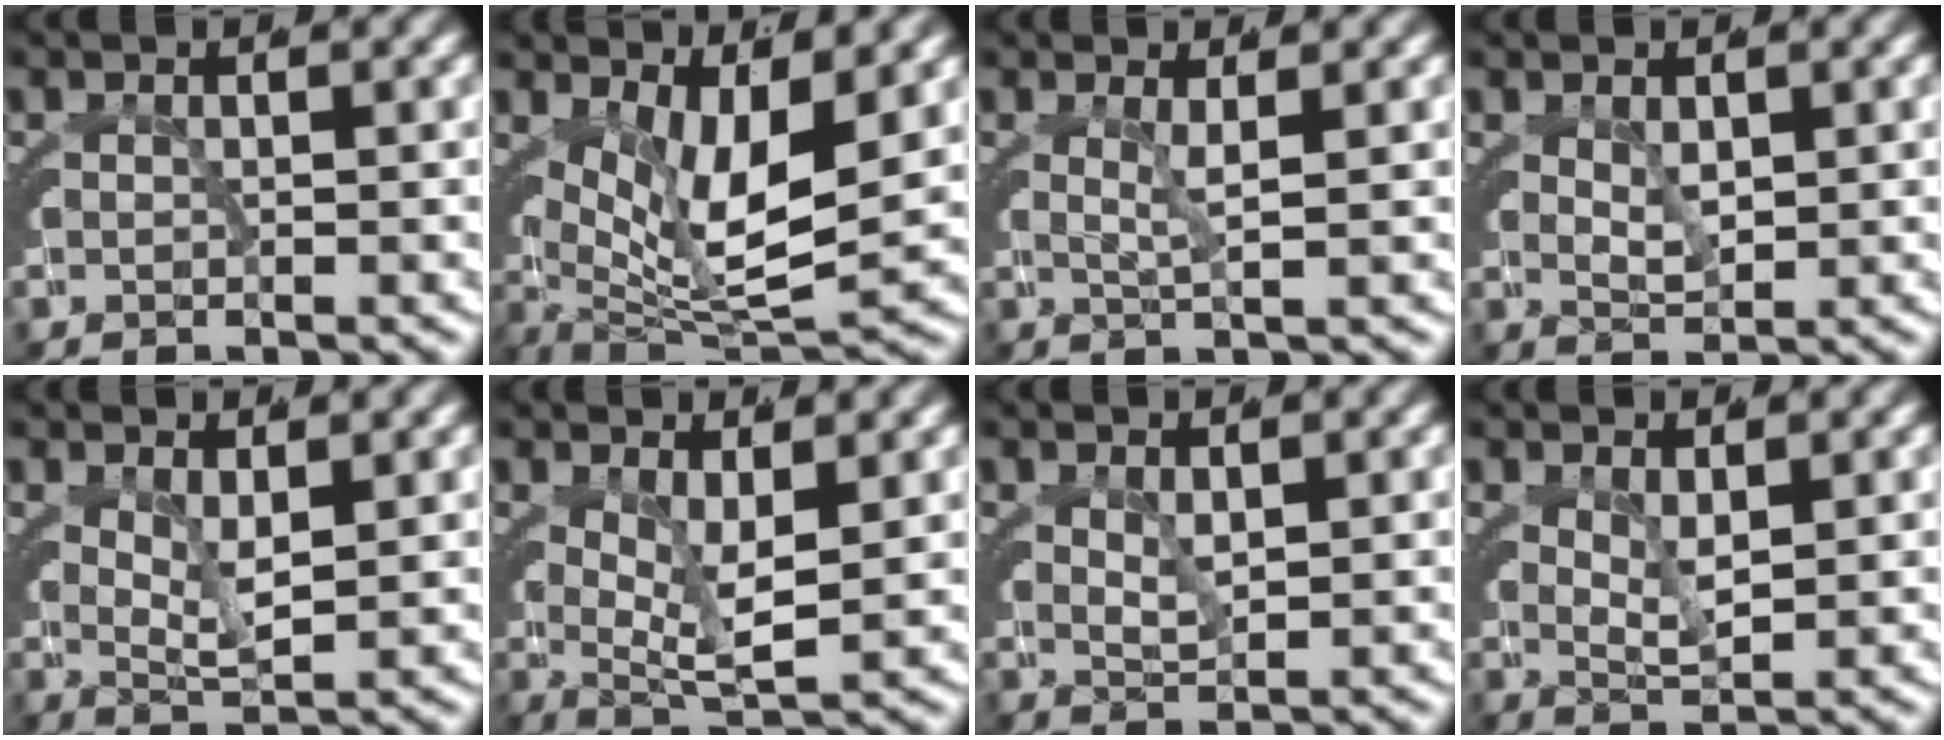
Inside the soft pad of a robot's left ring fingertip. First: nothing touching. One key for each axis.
{"total": 9.5, "fx": 1.4, "fy": 4.7, "fz": 8.2, "tx": -0.138, "ty": -0.027, "tz": 0.038}
{"total": 2.1, "fx": 1.0, "fy": -0.9, "fz": 1.6, "tx": -0.026, "ty": -0.008, "tz": 0.022}
{"total": 1.8, "fx": 1.0, "fy": 0.1, "fz": 1.6, "tx": -0.027, "ty": -0.015, "tz": 0.030}
{"total": 3.0, "fx": 1.5, "fy": 0.1, "fz": 2.6, "tx": -0.043, "ty": -0.013, "tz": 0.037}
{"total": 4.6, "fx": 1.2, "fy": 1.0, "fz": 4.3, "tx": -0.061, "ty": -0.014, "tz": 0.029}
{"total": 1.7, "fx": 1.1, "fy": -0.4, "fz": 1.2, "tx": -0.021, "ty": -0.013, "tz": 0.031}
{"total": 2.5, "fx": 1.3, "fy": 0.0, "fz": 2.1, "tx": -0.037, "ty": -0.014, "tz": 0.035}